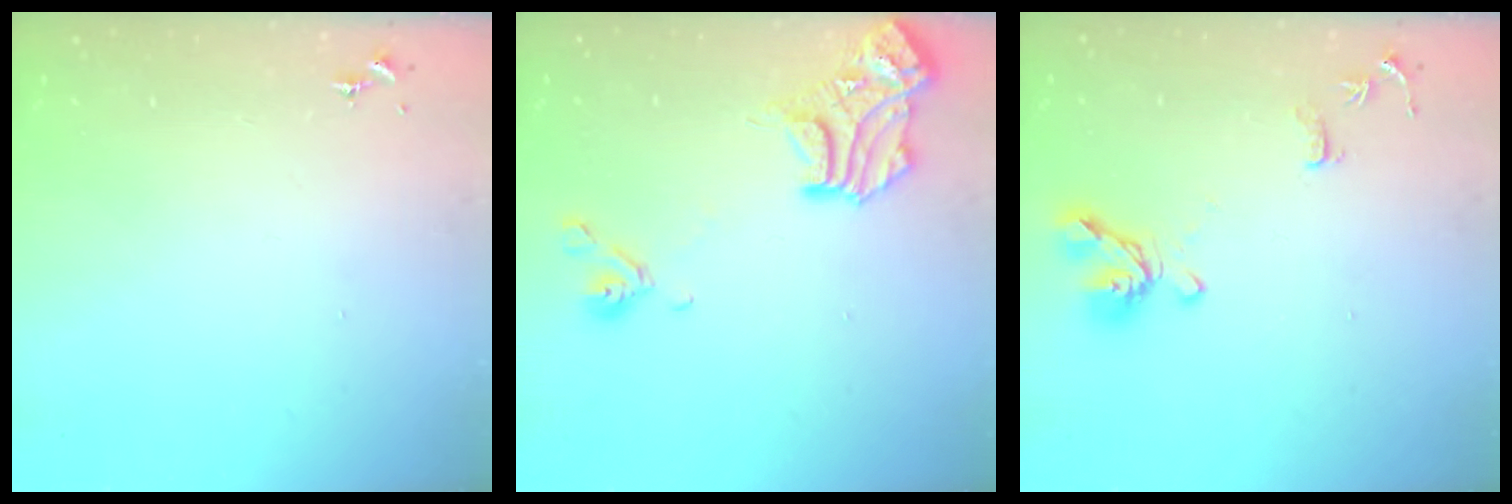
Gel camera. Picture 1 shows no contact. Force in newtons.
{"total": 14.9, "press": 14.8, "slide": 1.2}
{"total": 12.7, "press": 12.6, "slide": 1.5}